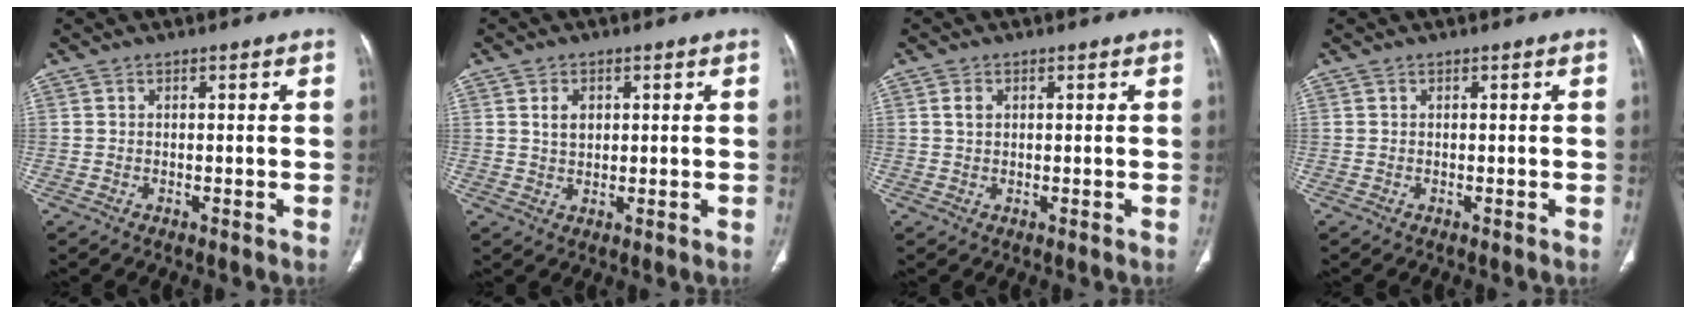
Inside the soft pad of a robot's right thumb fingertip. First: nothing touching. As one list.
[{"total": 3.3, "force": [1.0, 2.3, 2.2], "torque": [-0.025, -0.005, 0.020]}, {"total": 1.7, "force": [0.6, 1.2, 1.1], "torque": [-0.017, 0.000, 0.012]}, {"total": 0.0}]